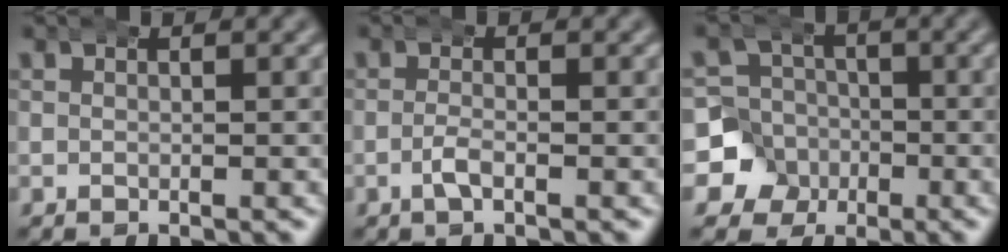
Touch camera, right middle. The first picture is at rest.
{"total": 1.1, "force": [-0.7, 0.0, 0.9], "torque": [-0.024, -0.008, -0.011]}
{"total": 12.2, "force": [-1.0, 11.5, 3.9], "torque": [-0.114, -0.042, -0.025]}